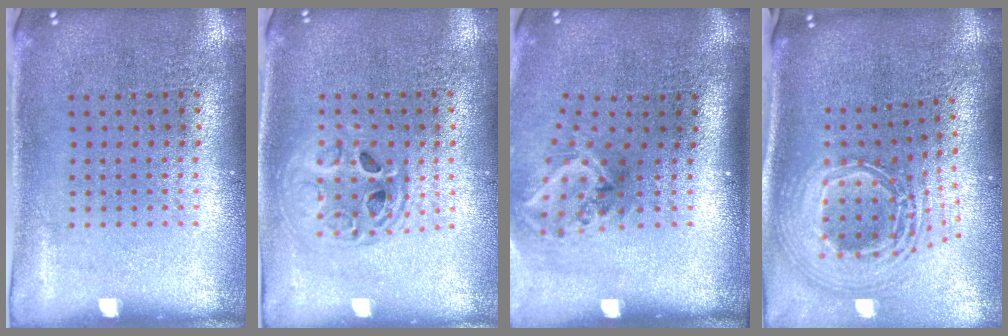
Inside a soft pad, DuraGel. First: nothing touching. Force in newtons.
{"total": 1.5, "press": 1.2, "slide": 0.8}
{"total": 2.1, "press": 1.3, "slide": 1.7}
{"total": 2.8, "press": 1.9, "slide": 2.1}